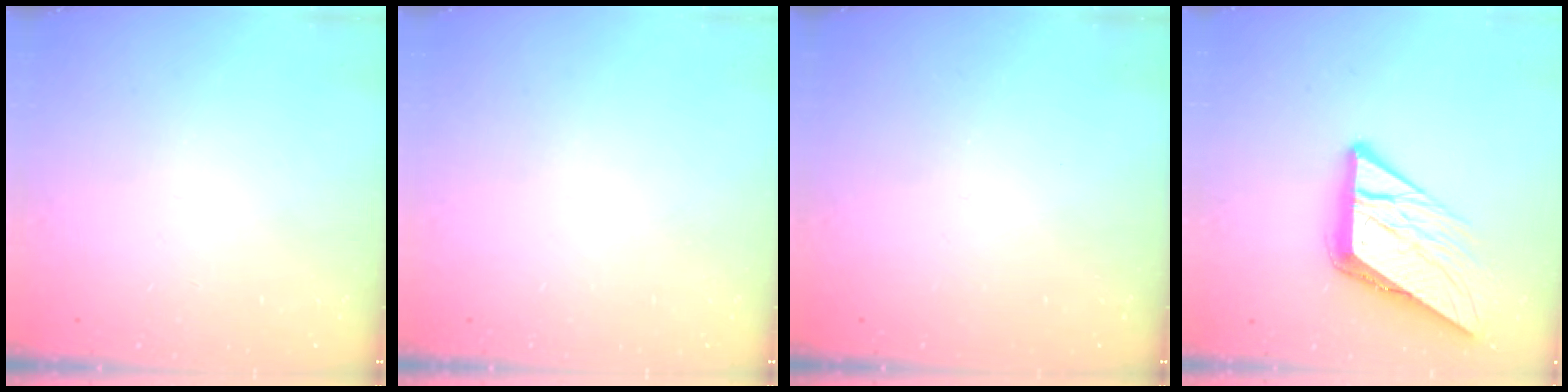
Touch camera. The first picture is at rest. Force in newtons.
{"total": 0.0}
{"total": 0.0}
{"total": 11.5, "press": 11.4, "slide": 1.1}